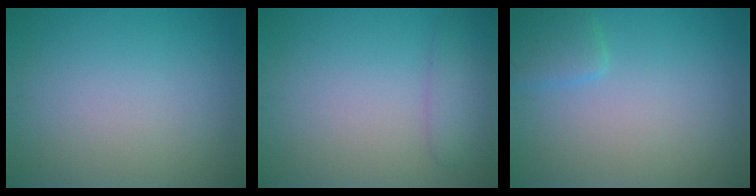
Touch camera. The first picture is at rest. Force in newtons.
{"total": 2.3, "press": 2.3, "slide": 0.1}
{"total": 1.8, "press": 1.8, "slide": 0.2}